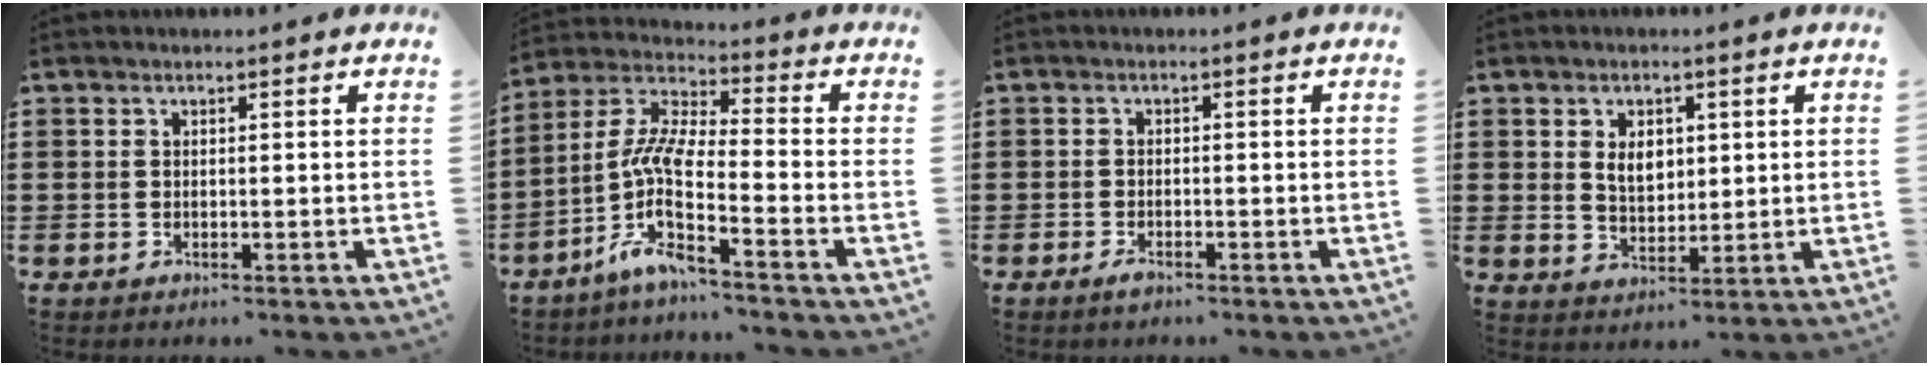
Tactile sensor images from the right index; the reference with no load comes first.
{"total": 7.8, "force": [-4.1, 1.0, 6.6], "torque": [-0.170, -0.039, -0.096]}
{"total": 1.3, "force": [-0.9, 0.4, 0.7], "torque": [-0.014, -0.003, -0.017]}
{"total": 4.2, "force": [1.2, 3.1, 2.7], "torque": [-0.046, 0.007, 0.015]}